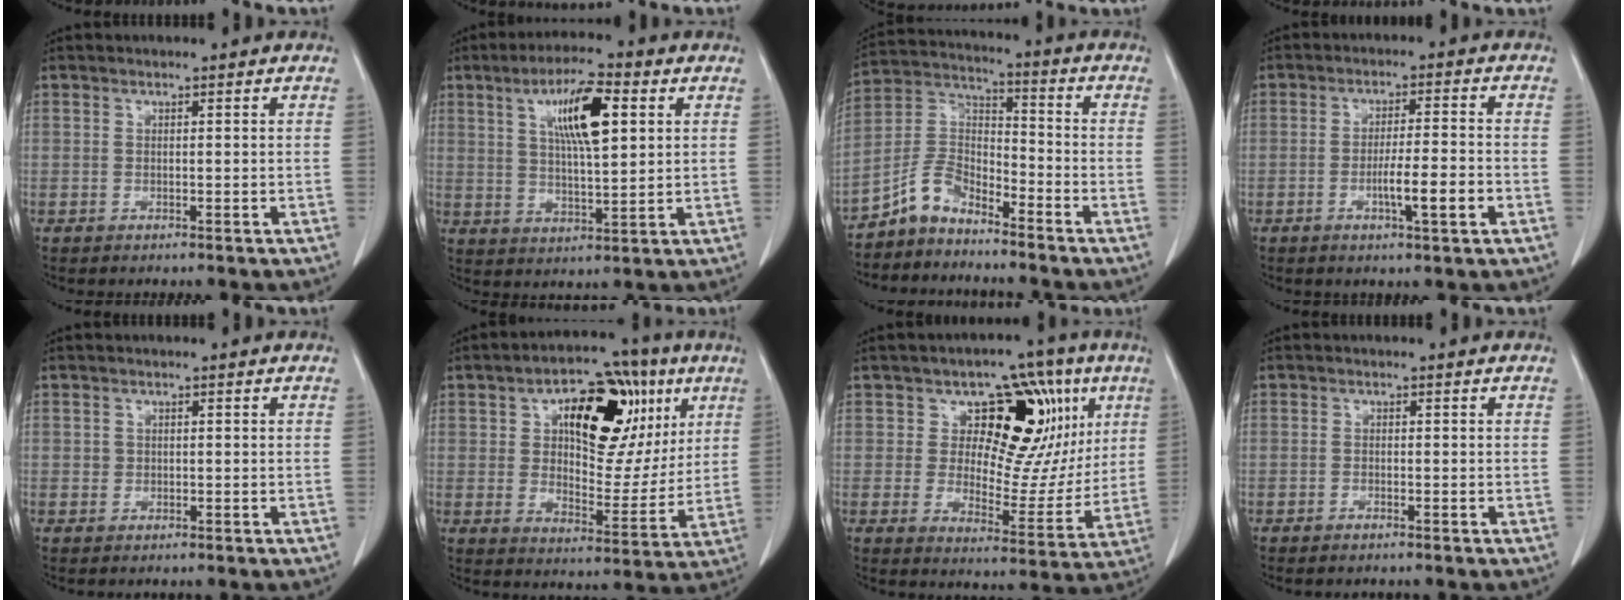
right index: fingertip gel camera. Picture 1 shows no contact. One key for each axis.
{"total": 10.4, "fx": 3.6, "fy": 2.2, "fz": 9.5, "tx": -0.167, "ty": 0.009, "tz": 0.063}
{"total": 7.4, "fx": -6.2, "fy": 3.2, "fz": 2.5, "tx": -0.054, "ty": 0.023, "tz": -0.125}
{"total": 6.2, "fx": -2.1, "fy": 0.2, "fz": 5.8, "tx": -0.092, "ty": -0.003, "tz": -0.030}
{"total": 0.7, "fx": 0.1, "fy": 0.7, "fz": 0.1, "tx": 0.003, "ty": 0.004, "tz": 0.006}
{"total": 19.0, "fx": 7.3, "fy": 10.0, "fz": 14.4, "tx": -0.211, "ty": 0.031, "tz": 0.115}
{"total": 15.3, "fx": 5.9, "fy": 9.2, "fz": 10.8, "tx": -0.114, "ty": 0.026, "tz": 0.090}
{"total": 1.0, "fx": -0.8, "fy": 0.3, "fz": 0.5, "tx": -0.012, "ty": -0.001, "tz": -0.010}